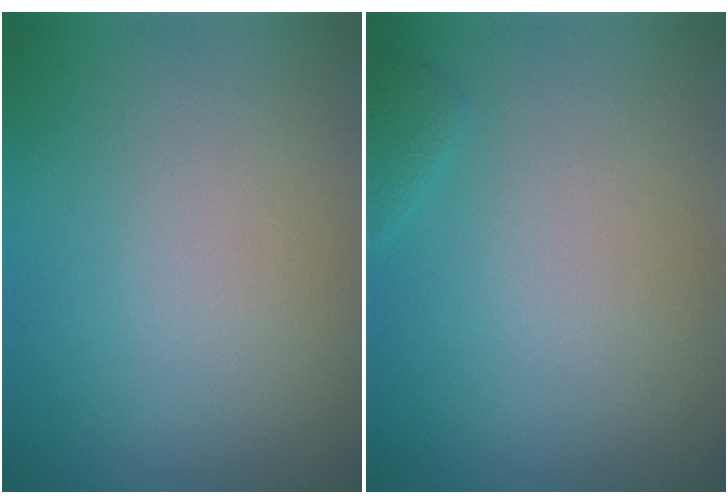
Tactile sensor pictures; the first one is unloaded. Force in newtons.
{"total": 0.7, "press": 0.7, "slide": 0.1}